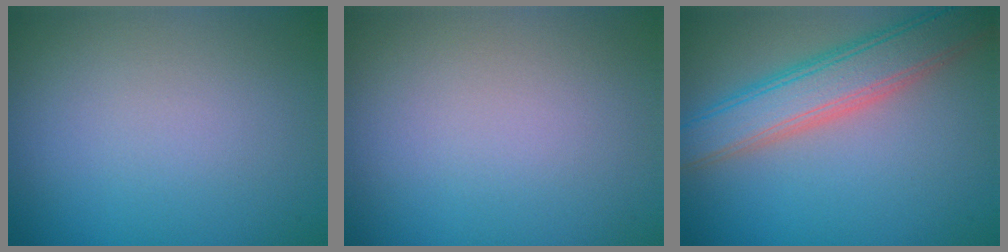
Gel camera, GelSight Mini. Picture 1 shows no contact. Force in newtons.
{"total": 0.0}
{"total": 6.0, "press": 6.0, "slide": 0.4}